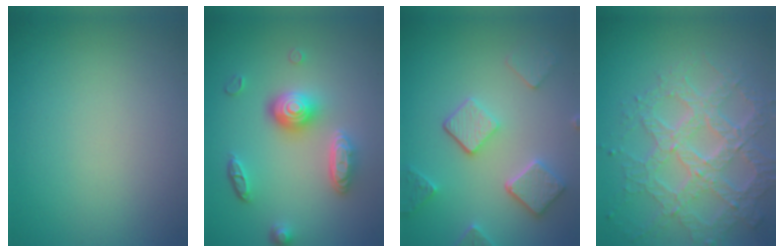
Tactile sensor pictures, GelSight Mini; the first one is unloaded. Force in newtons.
{"total": 4.7, "press": 3.7, "slide": 3.0}
{"total": 4.9, "press": 3.8, "slide": 3.1}
{"total": 7.2, "press": 5.0, "slide": 5.1}